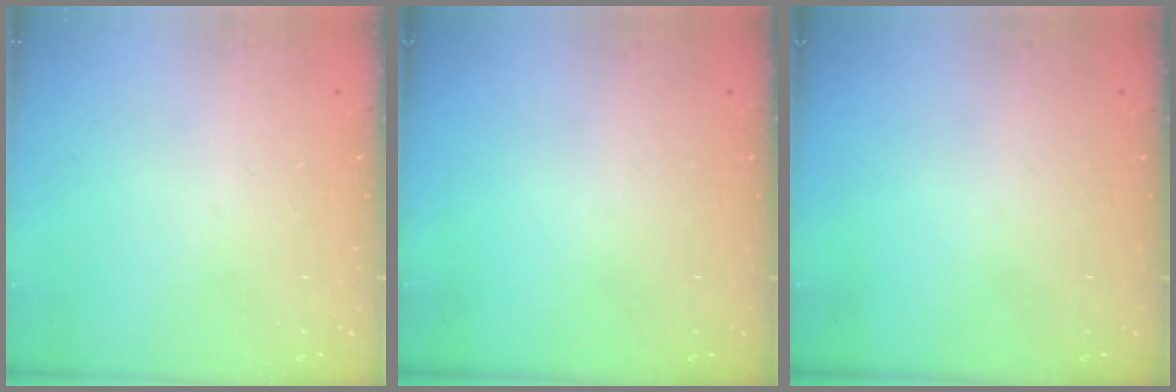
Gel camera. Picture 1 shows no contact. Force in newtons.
{"total": 0.0}
{"total": 0.0}